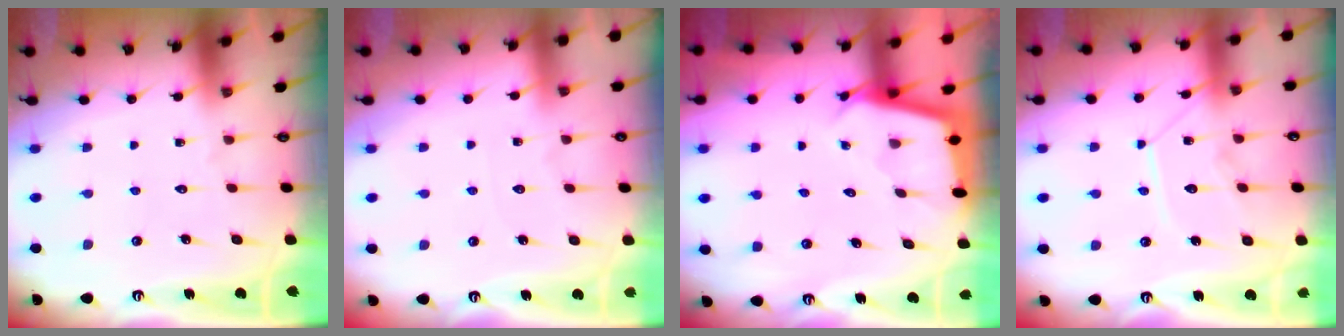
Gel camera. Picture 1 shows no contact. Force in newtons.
{"total": 1.6, "press": 1.5, "slide": 0.3}
{"total": 2.2, "press": 2.2, "slide": 0.2}
{"total": 10.9, "press": 10.9, "slide": 1.0}